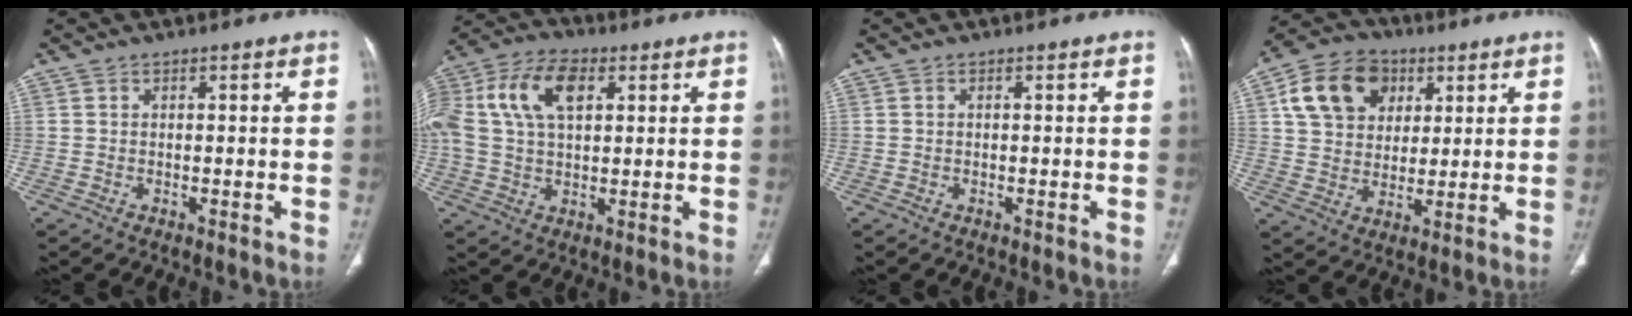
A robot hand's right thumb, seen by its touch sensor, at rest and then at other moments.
{"total": 19.5, "force": [6.1, 11.9, 14.1], "torque": [-0.317, 0.034, 0.108]}
{"total": 0.0}
{"total": 14.1, "force": [5.2, 10.8, 7.5], "torque": [-0.116, -0.001, 0.087]}